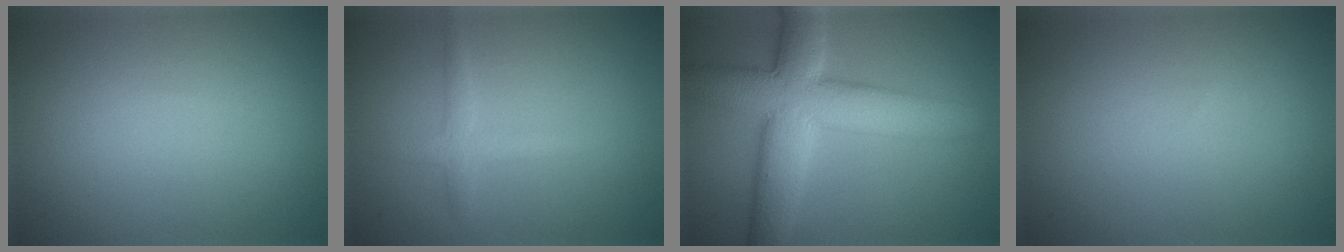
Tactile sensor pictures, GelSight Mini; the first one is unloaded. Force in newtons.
{"total": 1.8, "press": 1.8, "slide": 0.1}
{"total": 9.8, "press": 9.8, "slide": 0.5}
{"total": 0.0}